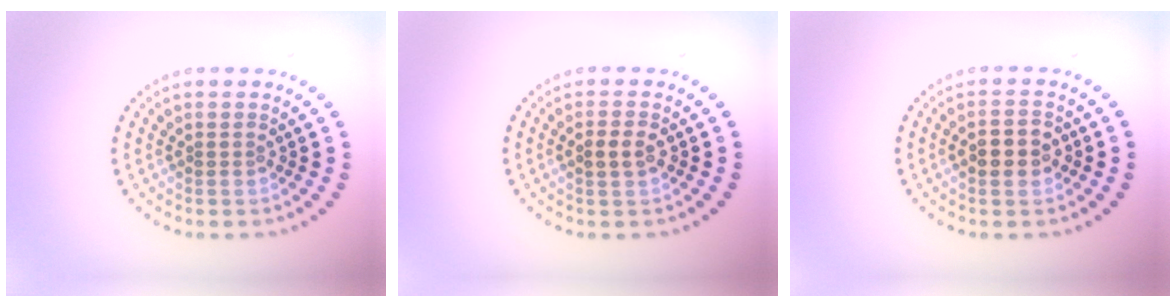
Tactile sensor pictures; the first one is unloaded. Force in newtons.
{"total": 1.8, "press": 1.8, "slide": 0.2}
{"total": 3.4, "press": 3.4, "slide": 0.1}